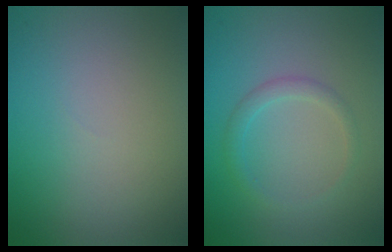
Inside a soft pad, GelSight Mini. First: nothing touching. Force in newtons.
{"total": 1.5, "press": 1.5, "slide": 0.0}